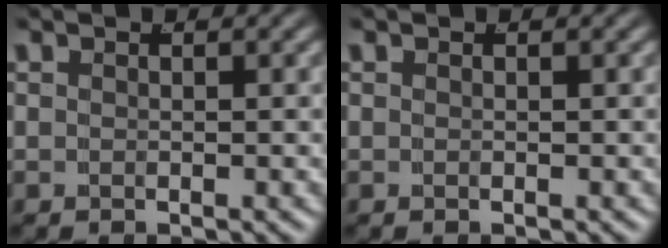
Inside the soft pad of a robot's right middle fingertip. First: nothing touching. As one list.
[{"total": 0.0}]